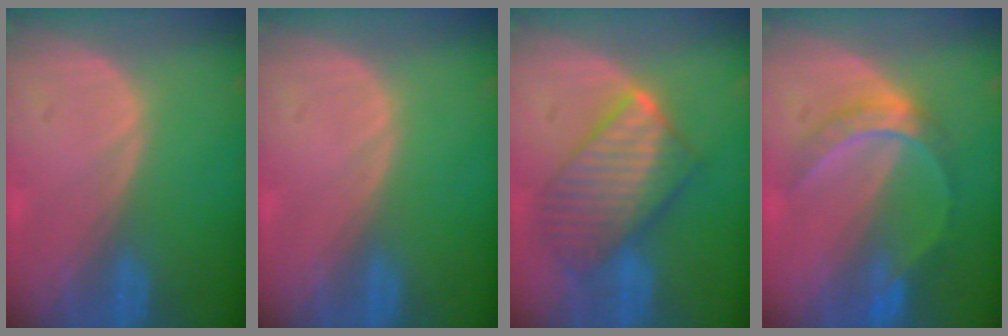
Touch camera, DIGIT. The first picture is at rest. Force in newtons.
{"total": 0.0}
{"total": 9.6, "press": 9.5, "slide": 0.8}
{"total": 6.2, "press": 5.5, "slide": 2.7}